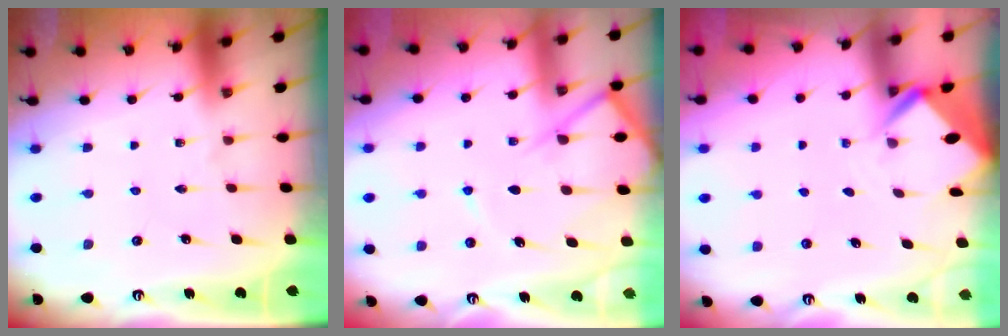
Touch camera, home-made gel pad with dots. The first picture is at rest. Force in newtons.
{"total": 8.4, "press": 8.4, "slide": 1.1}
{"total": 3.1, "press": 3.1, "slide": 0.2}